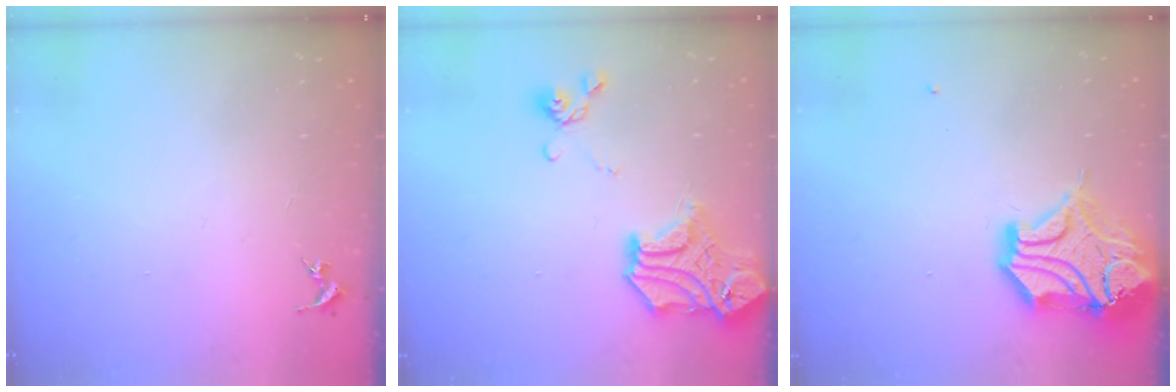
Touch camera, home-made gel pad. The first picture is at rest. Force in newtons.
{"total": 18.0, "press": 17.9, "slide": 1.8}
{"total": 18.1, "press": 17.9, "slide": 2.5}